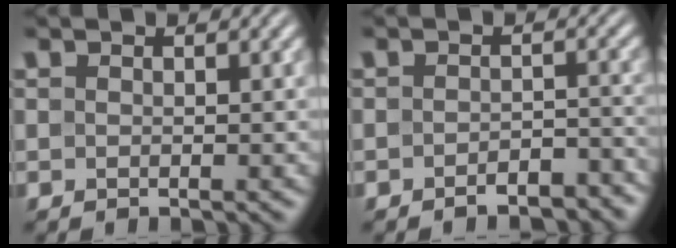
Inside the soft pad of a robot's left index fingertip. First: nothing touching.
{"total": 3.1, "force": [-2.5, 1.1, 1.6], "torque": [-0.019, 0.006, -0.033]}